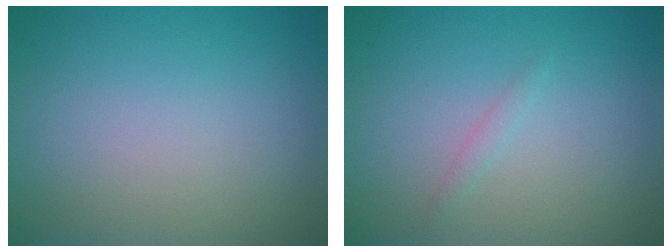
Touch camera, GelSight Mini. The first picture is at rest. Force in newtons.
{"total": 0.8, "press": 0.8, "slide": 0.1}